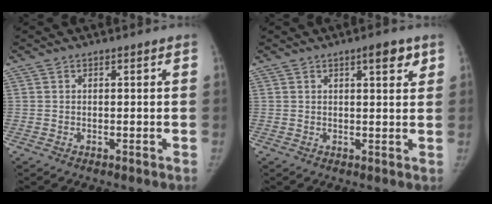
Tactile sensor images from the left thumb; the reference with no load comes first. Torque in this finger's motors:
{"motor_torque": [0.10, -0.16, 0.80, -0.13, 0.08]}